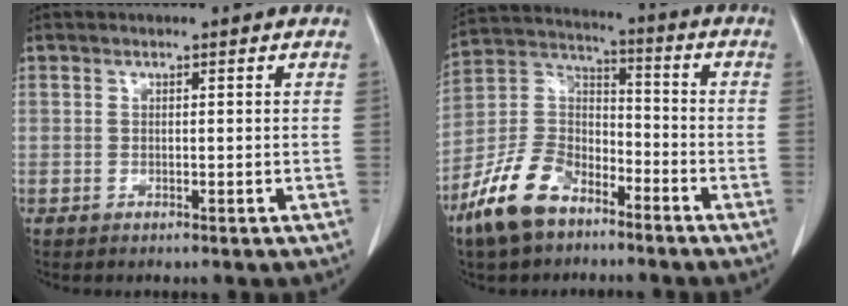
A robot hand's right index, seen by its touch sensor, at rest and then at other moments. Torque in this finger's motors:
{"motor_torque": [0.02, -0.33, -0.13, -0.21]}